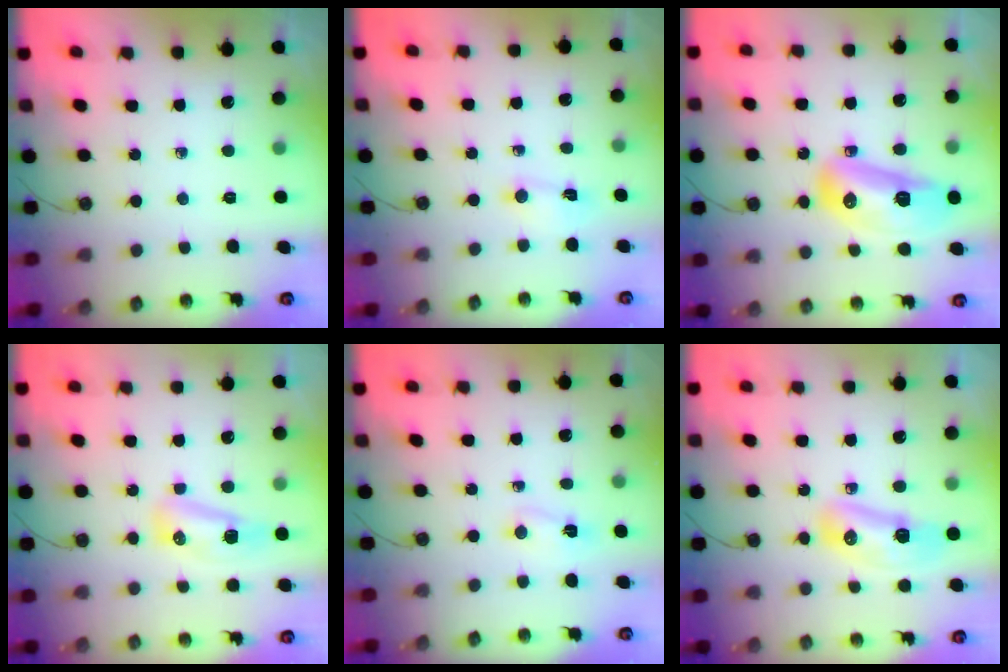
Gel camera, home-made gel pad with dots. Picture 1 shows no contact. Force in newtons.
{"total": 2.7, "press": 2.7, "slide": 0.4}
{"total": 14.2, "press": 14.2, "slide": 1.5}
{"total": 13.2, "press": 10.3, "slide": 8.3}
{"total": 2.1, "press": 2.1, "slide": 0.4}
{"total": 9.8, "press": 9.7, "slide": 1.5}